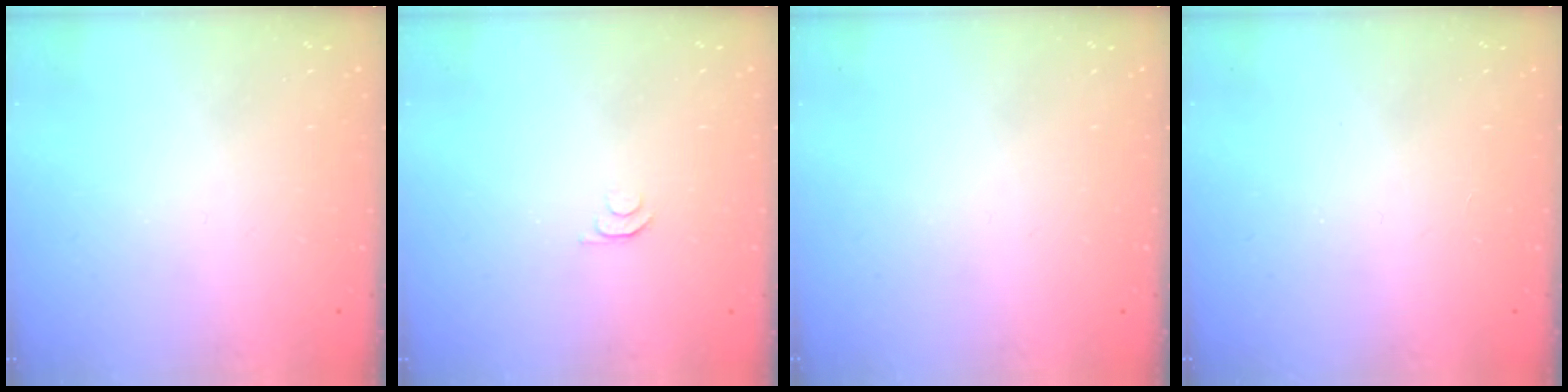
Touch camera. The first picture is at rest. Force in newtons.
{"total": 4.3, "press": 4.3, "slide": 0.7}
{"total": 0.0}
{"total": 2.8, "press": 2.8, "slide": 0.4}